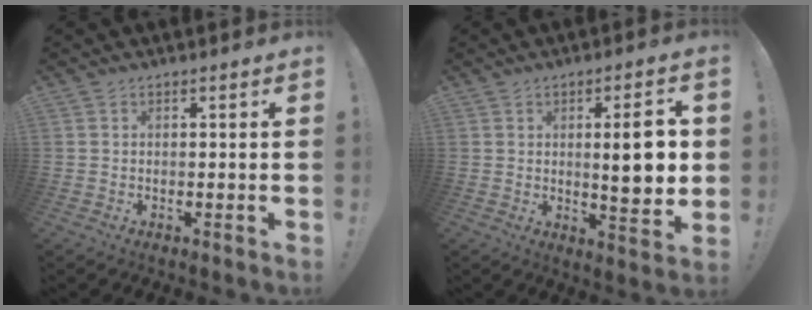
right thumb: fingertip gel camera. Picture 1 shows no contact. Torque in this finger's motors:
{"motor_torque": [0.24, 0.28, 0.47, 0.44, 0.11]}